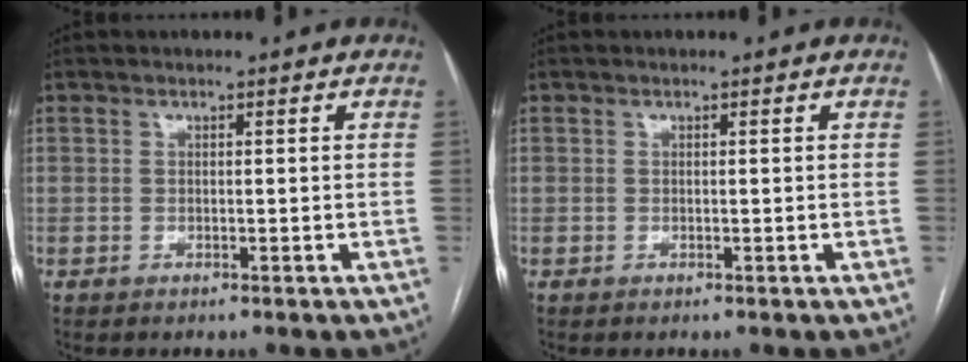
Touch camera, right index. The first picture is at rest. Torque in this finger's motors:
{"motor_torque": [-0.18, 0.12, 0.00, 0.00]}